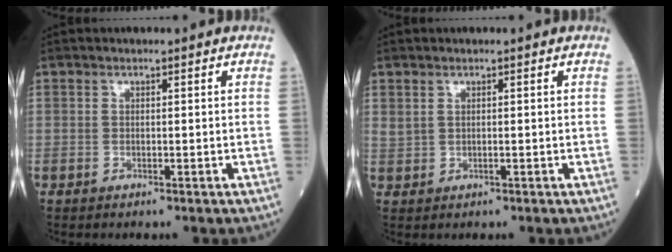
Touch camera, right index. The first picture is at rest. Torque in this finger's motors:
{"motor_torque": [0.30, 0.30, 0.04, 0.01]}